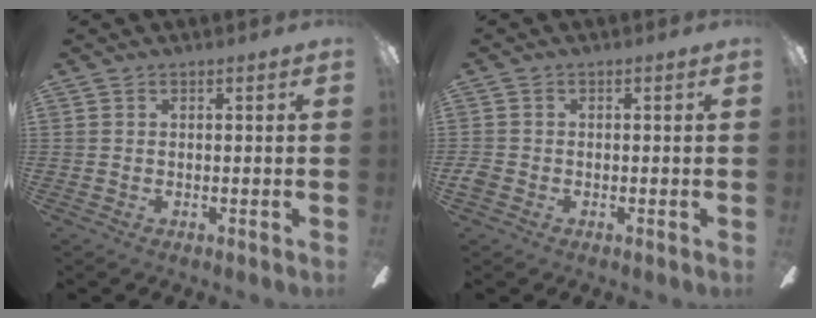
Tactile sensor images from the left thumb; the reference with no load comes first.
{"total": 2.1, "force": [-0.9, 1.6, 1.0], "torque": [-0.014, 0.007, -0.017]}